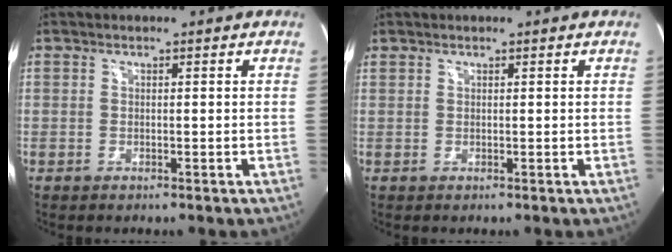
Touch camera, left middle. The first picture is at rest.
{"total": 0.6, "force": [0.6, 0.0, 0.1], "torque": [-0.009, 0.009, 0.017]}